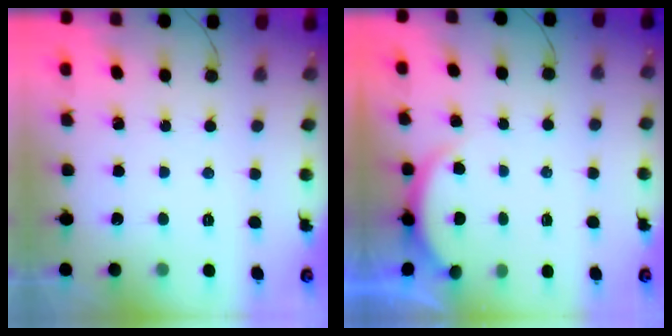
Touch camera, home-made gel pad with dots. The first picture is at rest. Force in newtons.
{"total": 1.6, "press": 1.5, "slide": 0.6}